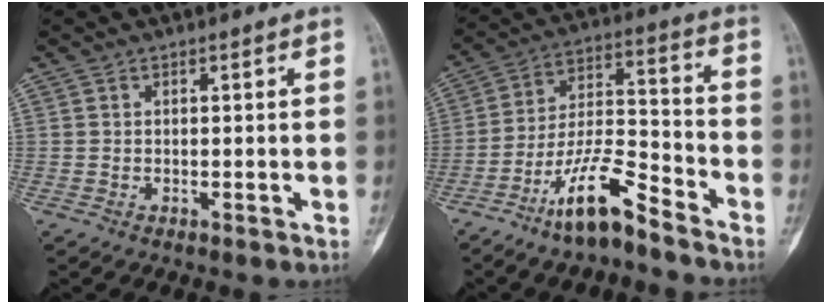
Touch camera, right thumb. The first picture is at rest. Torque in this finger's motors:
{"motor_torque": [1.67, -0.02, 0.96, -1.19, 0.32]}